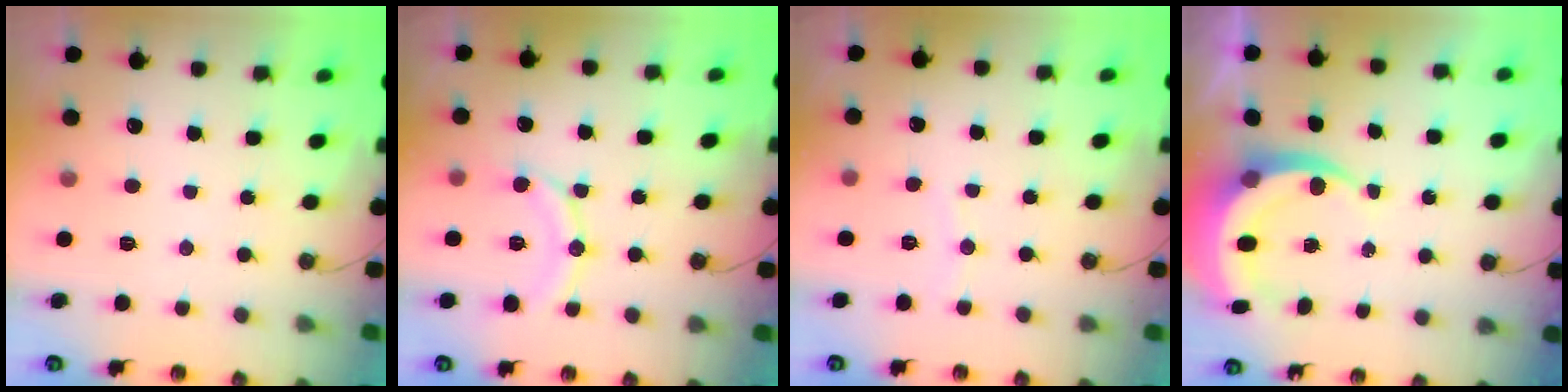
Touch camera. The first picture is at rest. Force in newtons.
{"total": 11.4, "press": 11.3, "slide": 1.2}
{"total": 3.1, "press": 3.0, "slide": 0.4}
{"total": 6.8, "press": 6.8, "slide": 0.8}